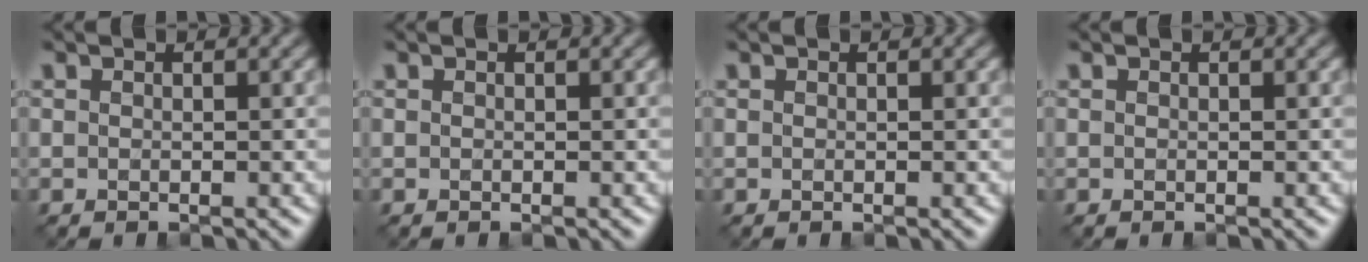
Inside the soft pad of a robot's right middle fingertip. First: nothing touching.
{"total": 0.0}
{"total": 0.0}
{"total": 0.0}